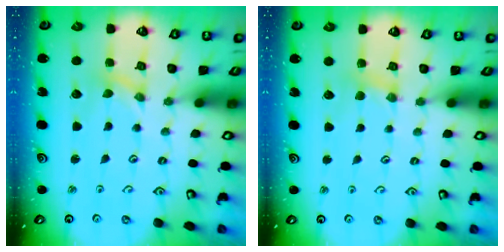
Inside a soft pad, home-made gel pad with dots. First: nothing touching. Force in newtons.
{"total": 3.0, "press": 3.0, "slide": 0.4}